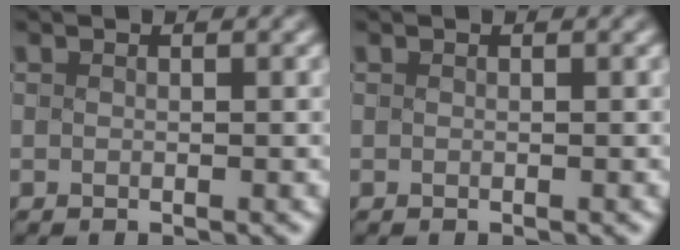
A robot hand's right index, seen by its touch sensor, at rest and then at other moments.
{"total": 0.0}